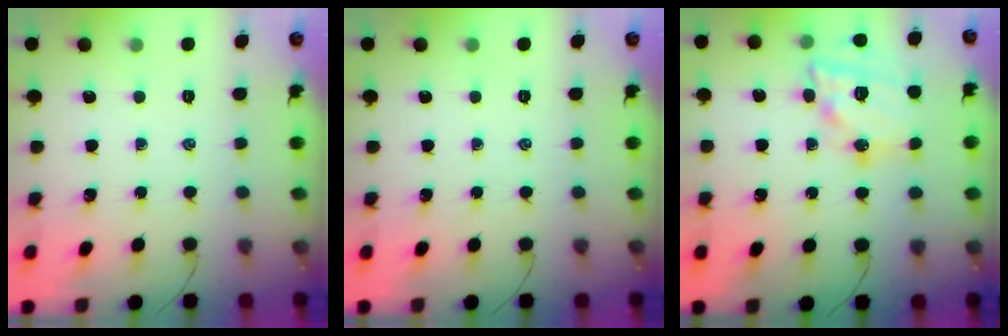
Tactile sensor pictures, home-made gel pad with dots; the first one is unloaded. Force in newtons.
{"total": 0.0}
{"total": 18.1, "press": 17.8, "slide": 3.0}